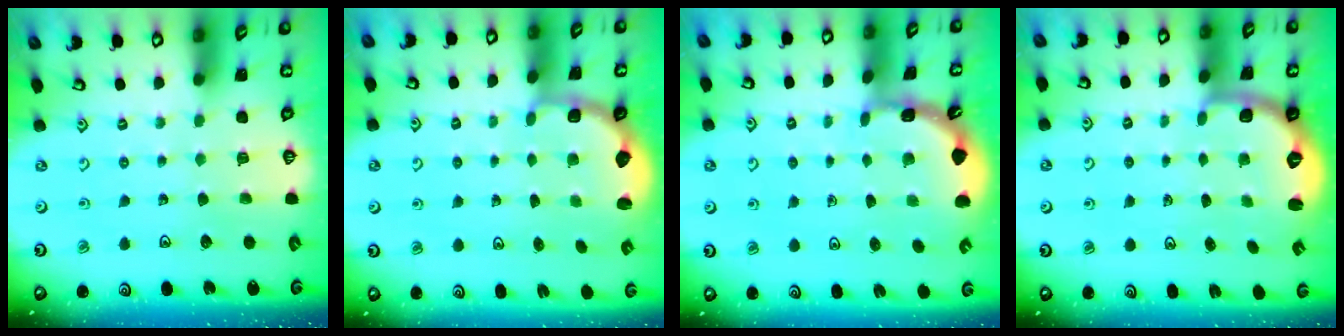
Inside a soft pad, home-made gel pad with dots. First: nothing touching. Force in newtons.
{"total": 3.0, "press": 2.3, "slide": 2.0}
{"total": 1.9, "press": 1.9, "slide": 0.1}
{"total": 2.6, "press": 1.6, "slide": 2.1}